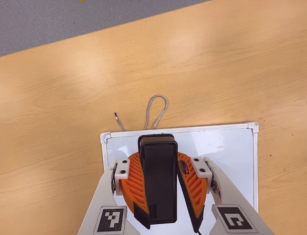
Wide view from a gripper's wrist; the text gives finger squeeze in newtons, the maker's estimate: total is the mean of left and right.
{"total": 10.9, "left": 10.6, "right": 11.2}